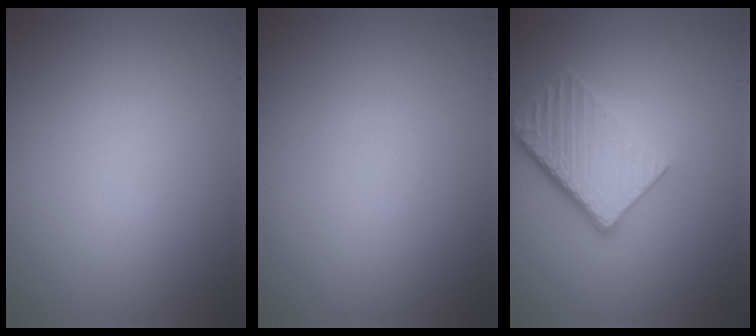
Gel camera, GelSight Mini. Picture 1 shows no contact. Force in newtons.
{"total": 0.0}
{"total": 5.2, "press": 3.8, "slide": 3.5}